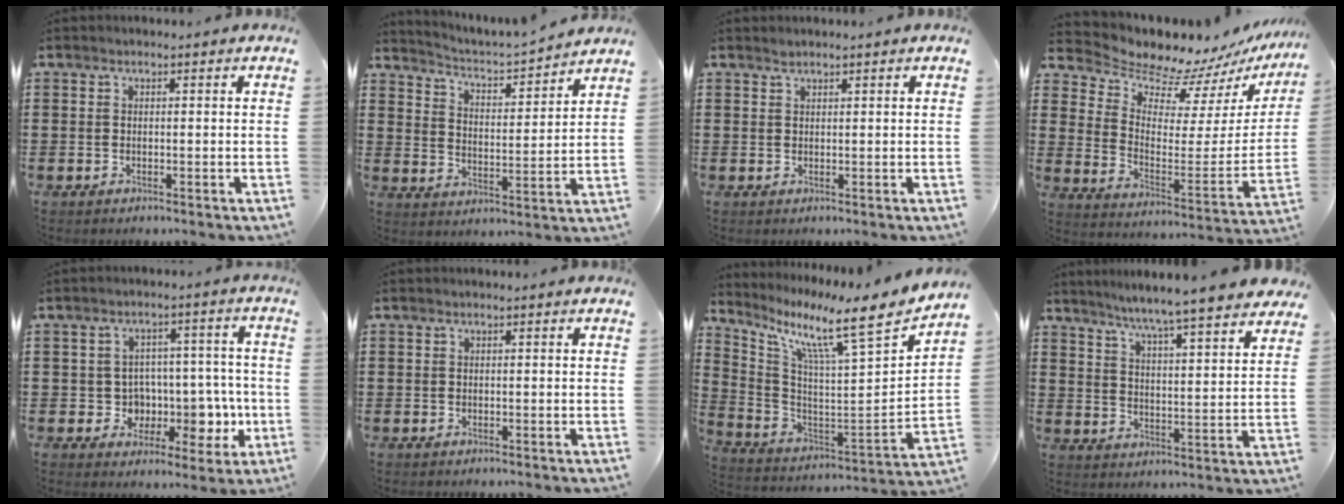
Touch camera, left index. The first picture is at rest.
{"total": 2.8, "force": [2.7, 0.2, 0.6], "torque": [-0.032, -0.031, 0.035]}
{"total": 0.9, "force": [0.9, 0.2, 0.1], "torque": [-0.005, -0.001, 0.017]}
{"total": 7.8, "force": [7.4, 2.3, 0.5], "torque": [-0.044, -0.074, 0.124]}
{"total": 6.9, "force": [-0.2, 6.4, 2.6], "torque": [-0.040, -0.014, 0.001]}
{"total": 0.0}
{"total": 9.7, "force": [7.5, -0.1, 6.2], "torque": [-0.131, -0.074, 0.105]}
{"total": 5.7, "force": [5.3, -0.9, 1.7], "torque": [-0.058, -0.042, 0.086]}